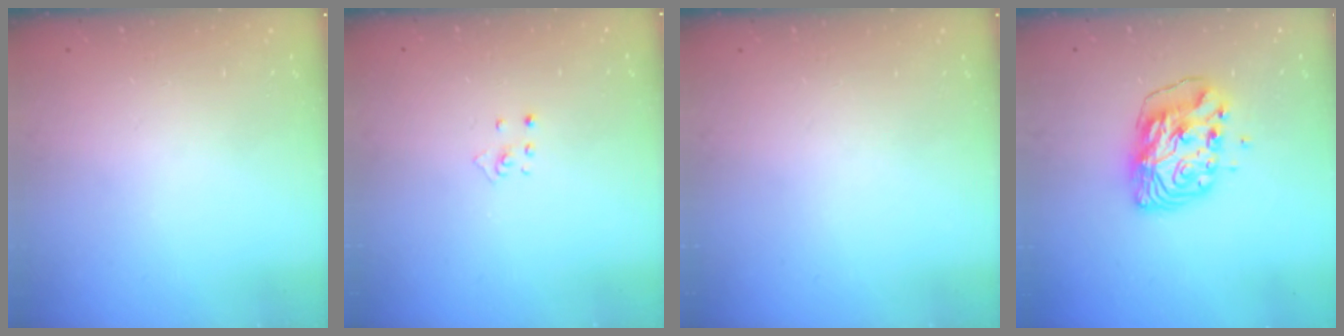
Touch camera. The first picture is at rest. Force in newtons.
{"total": 2.9, "press": 2.9, "slide": 0.3}
{"total": 0.0}
{"total": 10.5, "press": 10.4, "slide": 1.7}